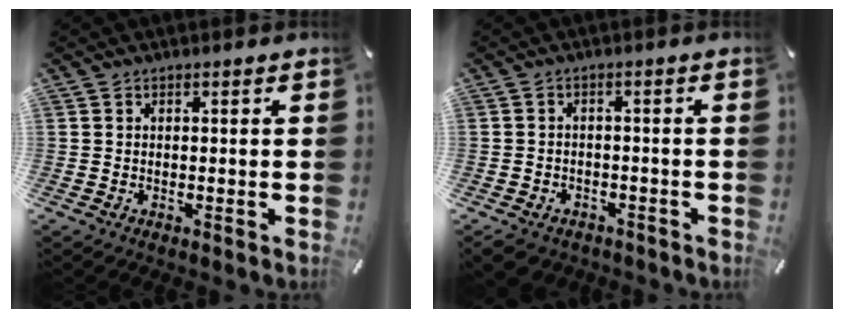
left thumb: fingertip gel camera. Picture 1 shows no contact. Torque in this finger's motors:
{"motor_torque": [0.75, 1.95, 0.27, 0.29, 0.13]}